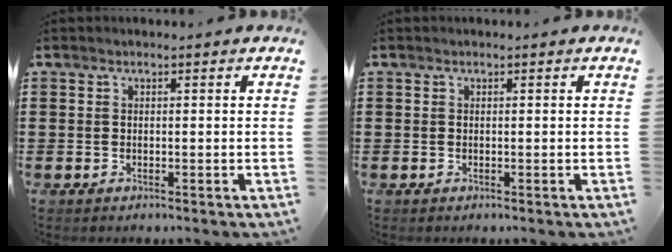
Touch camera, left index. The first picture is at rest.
{"total": 0.0}